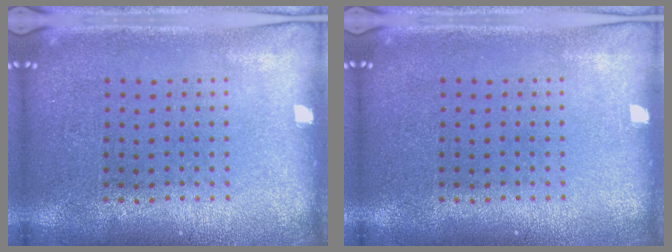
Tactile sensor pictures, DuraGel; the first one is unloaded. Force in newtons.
{"total": 0.0}